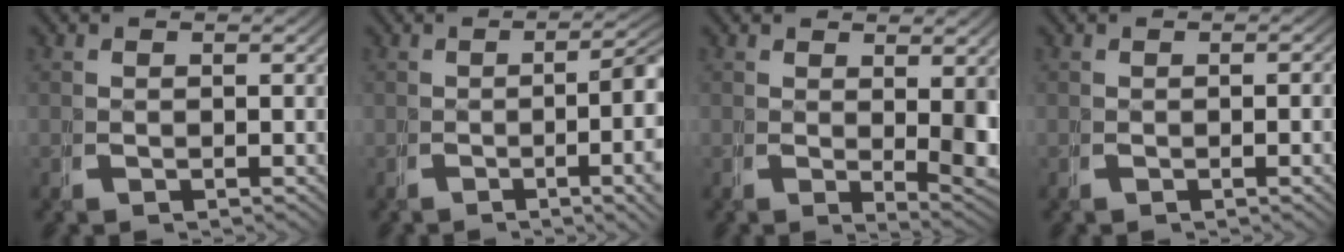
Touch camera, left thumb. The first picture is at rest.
{"total": 7.3, "force": [-1.1, 2.3, 6.9], "torque": [-0.097, -0.005, -0.017]}
{"total": 4.7, "force": [0.5, 1.6, 4.4], "torque": [-0.062, -0.024, 0.019]}
{"total": 1.3, "force": [-0.1, 0.0, 1.3], "torque": [-0.023, 0.004, -0.002]}